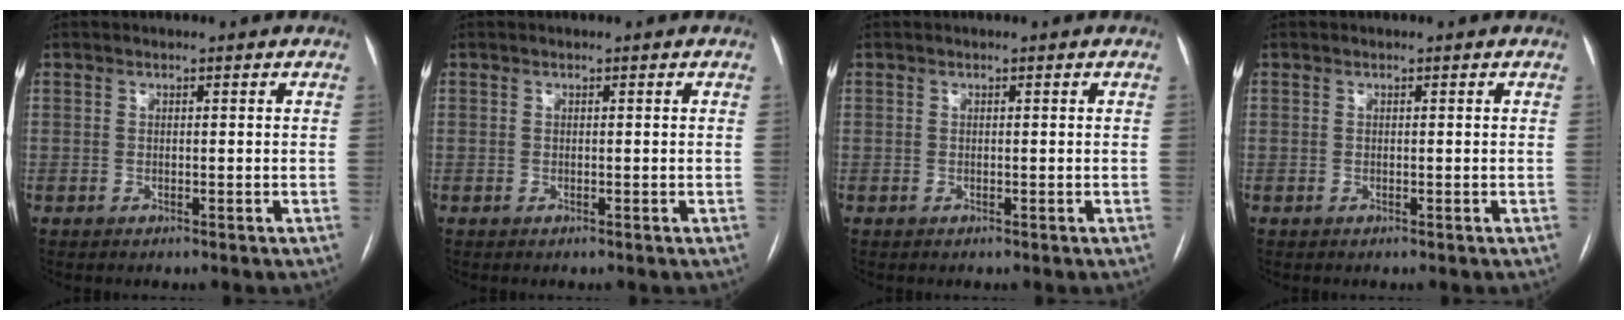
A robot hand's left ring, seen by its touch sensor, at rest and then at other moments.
{"total": 0.0}
{"total": 0.0}
{"total": 0.0}